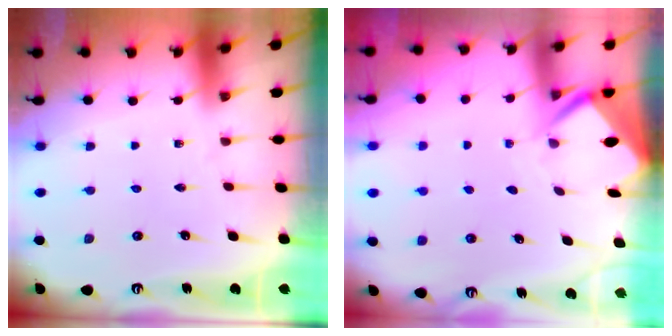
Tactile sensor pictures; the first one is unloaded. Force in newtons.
{"total": 3.3, "press": 3.2, "slide": 0.3}